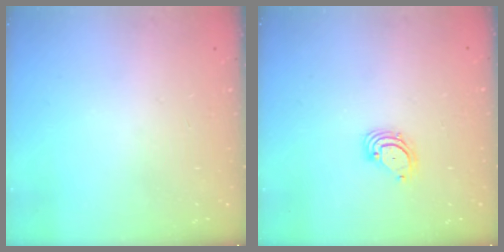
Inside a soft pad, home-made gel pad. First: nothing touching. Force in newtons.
{"total": 3.6, "press": 3.6, "slide": 0.3}